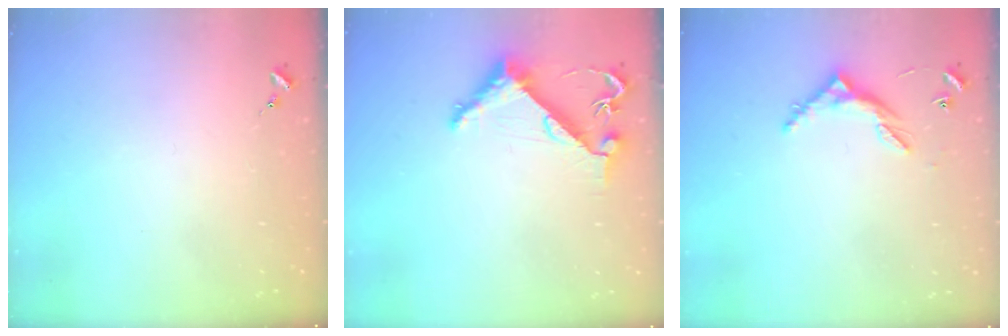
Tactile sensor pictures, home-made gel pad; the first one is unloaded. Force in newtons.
{"total": 6.3, "press": 6.3, "slide": 0.6}
{"total": 6.1, "press": 6.1, "slide": 0.4}